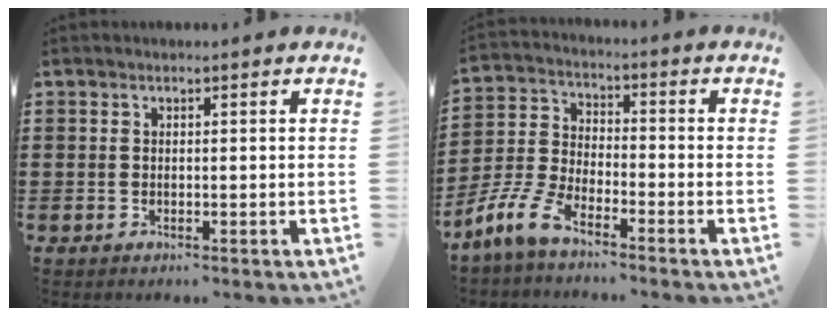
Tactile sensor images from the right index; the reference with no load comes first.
{"total": 6.7, "force": [-5.5, 1.4, 3.5], "torque": [-0.107, -0.011, -0.116]}